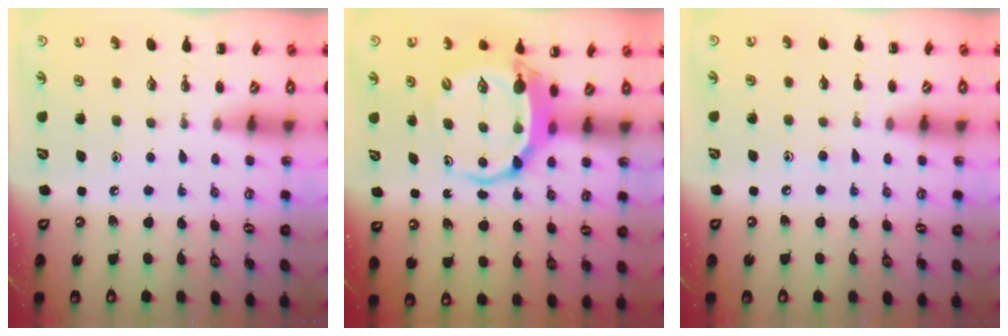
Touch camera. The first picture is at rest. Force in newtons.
{"total": 6.5, "press": 6.4, "slide": 1.0}
{"total": 6.6, "press": 6.4, "slide": 1.8}